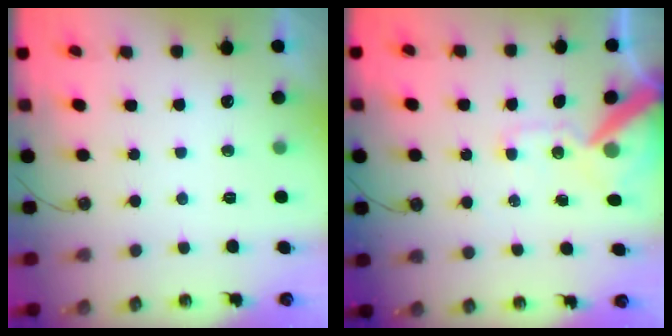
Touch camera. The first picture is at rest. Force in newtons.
{"total": 13.6, "press": 13.5, "slide": 1.9}